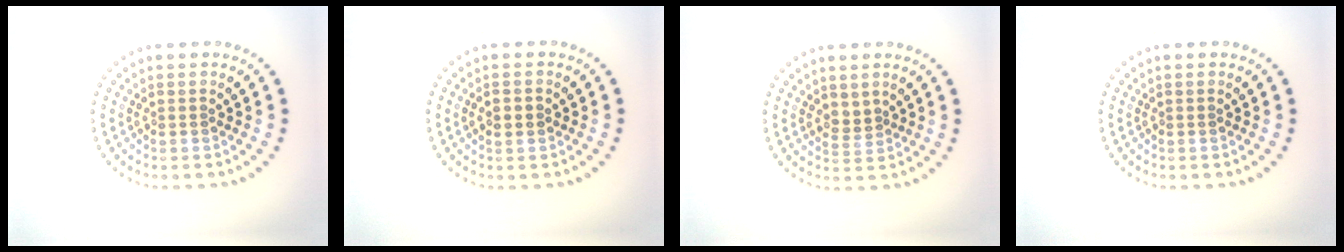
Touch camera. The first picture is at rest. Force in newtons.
{"total": 1.4, "press": 1.4, "slide": 0.0}
{"total": 1.1, "press": 0.8, "slide": 0.8}
{"total": 0.0}